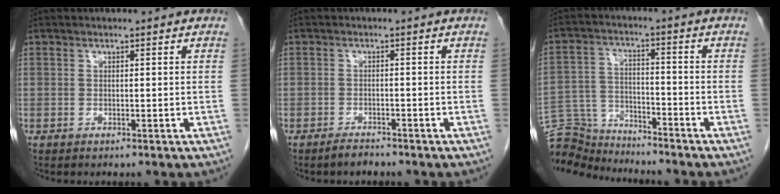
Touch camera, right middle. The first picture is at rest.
{"total": 1.9, "force": [-1.7, 0.4, 0.6], "torque": [-0.016, -0.002, -0.028]}
{"total": 10.3, "force": [-10.2, 1.4, 0.5], "torque": [-0.015, 0.015, -0.187]}